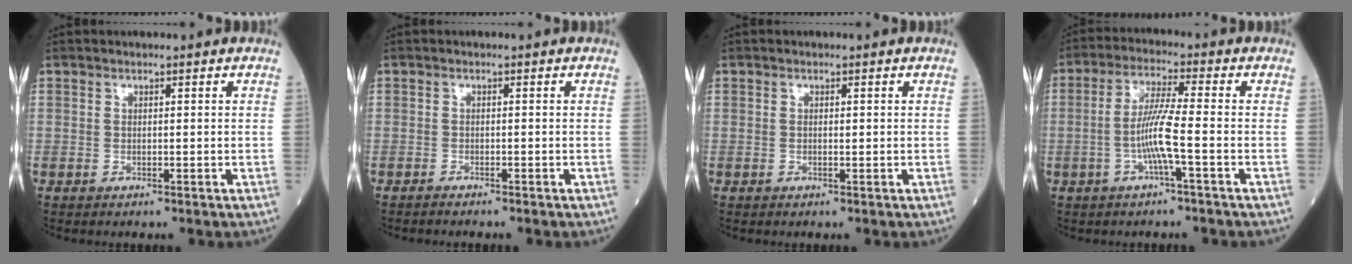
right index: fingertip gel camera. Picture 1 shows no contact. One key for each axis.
{"total": 1.5, "fx": -1.4, "fy": -0.1, "fz": 0.4, "tx": -0.004, "ty": 0.000, "tz": -0.019}
{"total": 0.6, "fx": 0.0, "fy": 0.1, "fz": 0.6, "tx": -0.013, "ty": 0.000, "tz": 0.000}
{"total": 6.7, "fx": -1.8, "fy": -0.4, "fz": 6.5, "tx": -0.132, "ty": 0.003, "tz": -0.038}